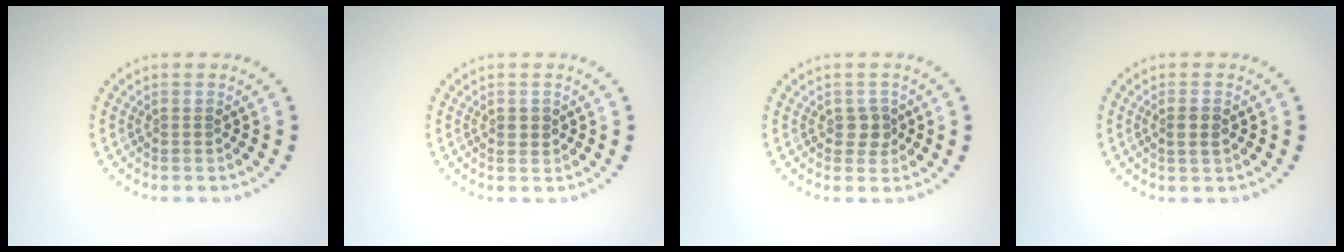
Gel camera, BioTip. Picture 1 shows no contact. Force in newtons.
{"total": 1.1, "press": 1.1, "slide": 0.0}
{"total": 1.6, "press": 1.5, "slide": 0.5}
{"total": 1.5, "press": 1.5, "slide": 0.5}